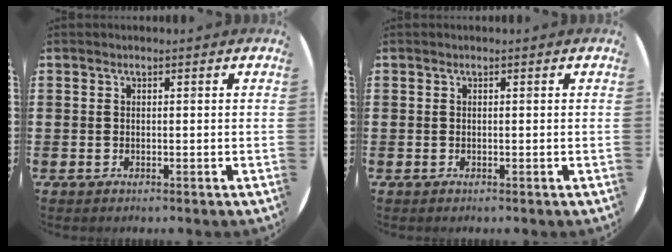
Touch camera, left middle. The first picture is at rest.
{"total": 0.0}